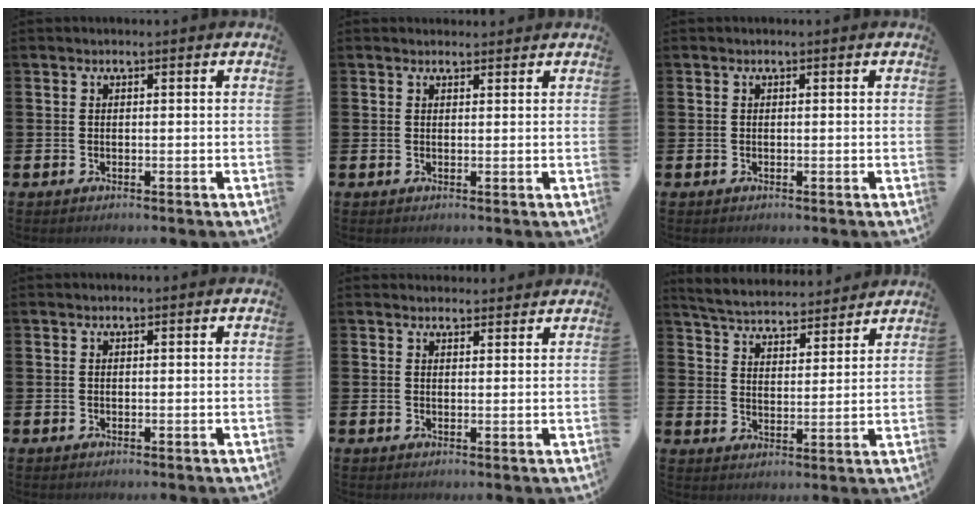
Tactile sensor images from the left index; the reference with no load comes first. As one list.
[{"total": 1.1, "force": [1.1, 0.4, 0.1], "torque": [0.008, 0.001, 0.018]}, {"total": 0.0}, {"total": 0.0}, {"total": 2.2, "force": [2.1, 0.5, -0.1], "torque": [0.014, -0.013, 0.035]}, {"total": 5.1, "force": [5.0, 0.8, 0.5], "torque": [-0.034, -0.039, 0.086]}]